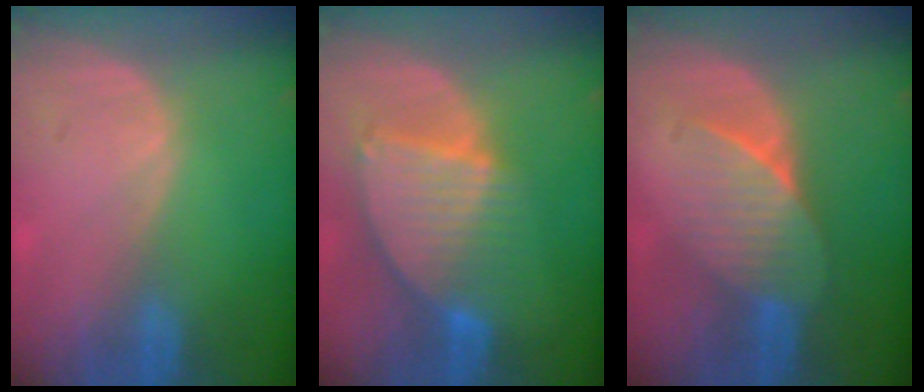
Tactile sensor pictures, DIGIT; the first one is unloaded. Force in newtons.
{"total": 8.6, "press": 7.5, "slide": 4.2}
{"total": 6.7, "press": 6.3, "slide": 2.2}